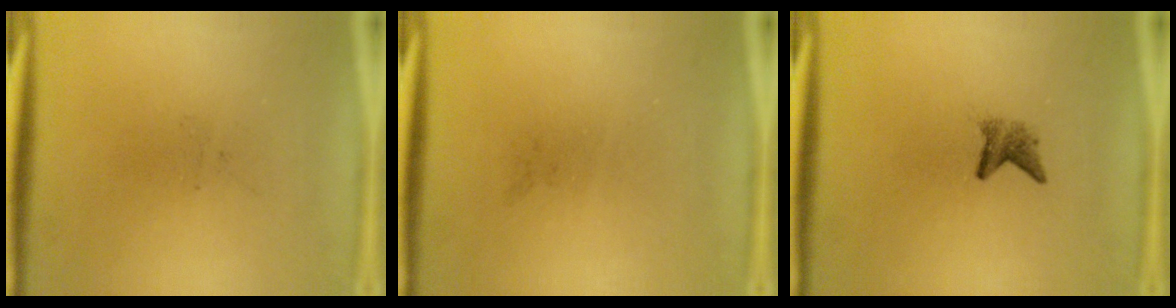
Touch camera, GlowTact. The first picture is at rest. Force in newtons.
{"total": 0.0}
{"total": 2.0}